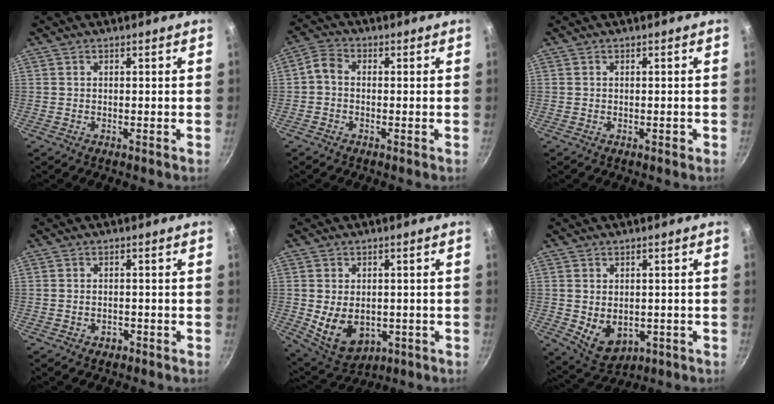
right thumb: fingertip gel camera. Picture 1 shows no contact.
{"total": 3.3, "force": [-0.8, 2.4, 2.1], "torque": [-0.048, 0.019, -0.030]}
{"total": 0.6, "force": [-0.2, 0.4, 0.3], "torque": [0.000, 0.003, -0.004]}
{"total": 1.6, "force": [-0.8, 1.1, 0.7], "torque": [-0.010, 0.008, -0.008]}
{"total": 10.3, "force": [-1.3, 7.3, 7.1], "torque": [-0.100, -0.010, 0.003]}
{"total": 7.4, "force": [-0.8, 5.5, 5.0], "torque": [-0.063, -0.010, 0.008]}